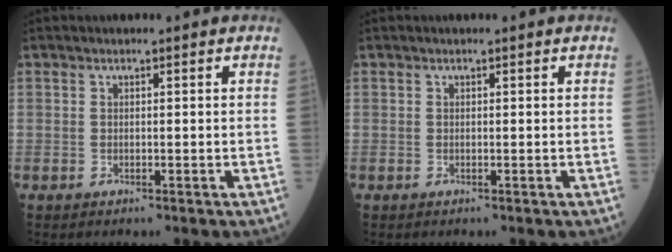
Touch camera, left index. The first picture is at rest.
{"total": 0.0}